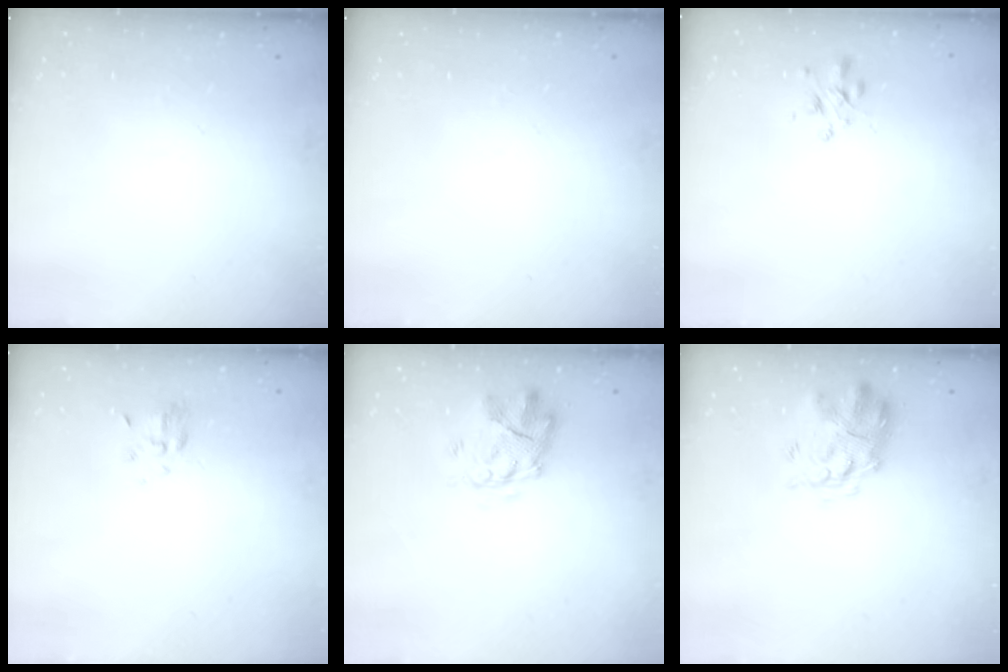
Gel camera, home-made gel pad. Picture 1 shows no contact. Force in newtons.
{"total": 0.0}
{"total": 2.6, "press": 2.6, "slide": 0.4}
{"total": 4.2, "press": 3.9, "slide": 1.5}
{"total": 4.0, "press": 3.6, "slide": 1.8}
{"total": 3.8, "press": 3.4, "slide": 1.7}